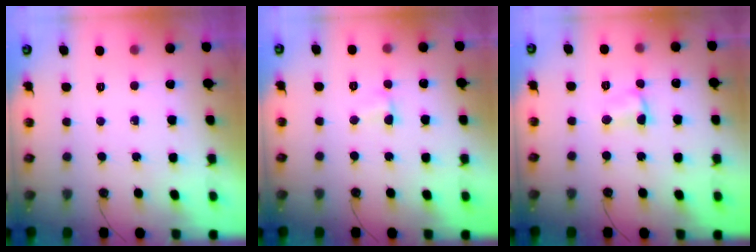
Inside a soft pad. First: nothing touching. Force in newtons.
{"total": 1.4, "press": 1.4, "slide": 0.4}
{"total": 2.6, "press": 2.6, "slide": 0.4}